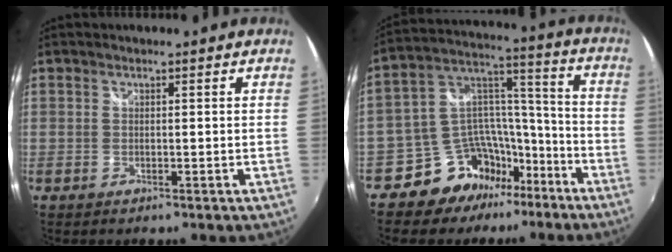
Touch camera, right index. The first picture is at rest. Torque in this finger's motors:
{"motor_torque": [0.89, -0.68, 0.32, 0.02]}